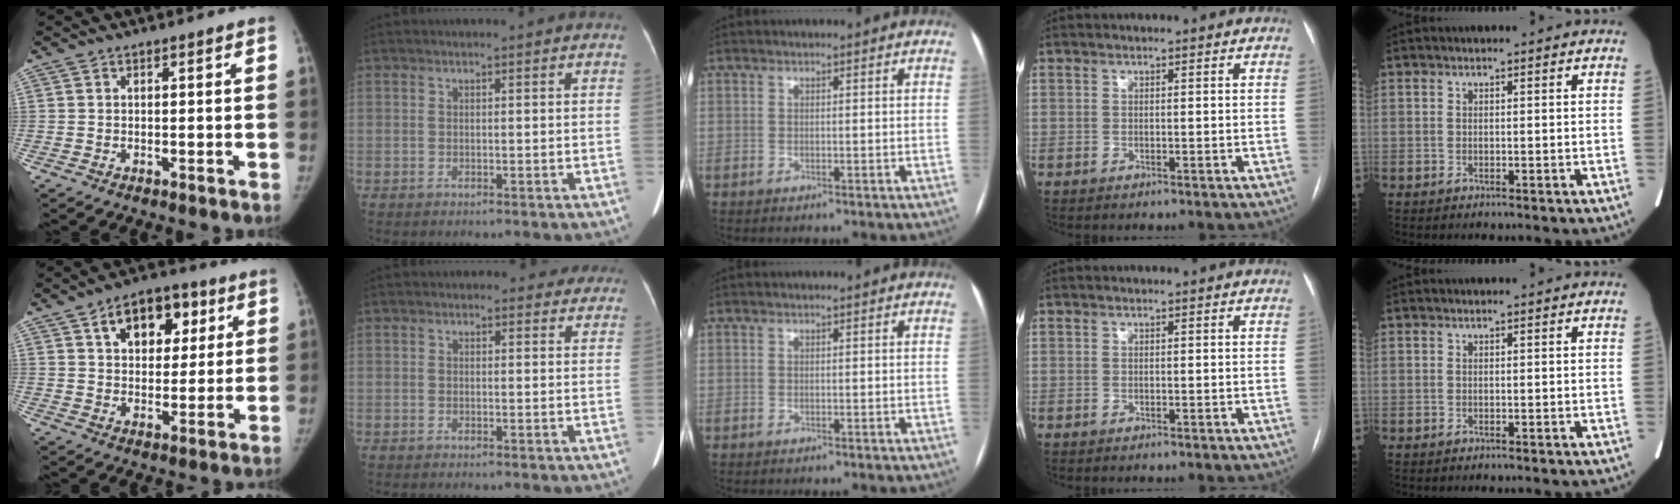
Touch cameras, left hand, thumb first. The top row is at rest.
{"thumb": {"total": 12.4, "force": [5.2, 8.0, 7.8], "torque": [-0.068, -0.005, 0.077]}, "index": {"total": 3.2, "force": [2.8, 1.4, 0.3], "torque": [0.013, 0.000, 0.016]}}